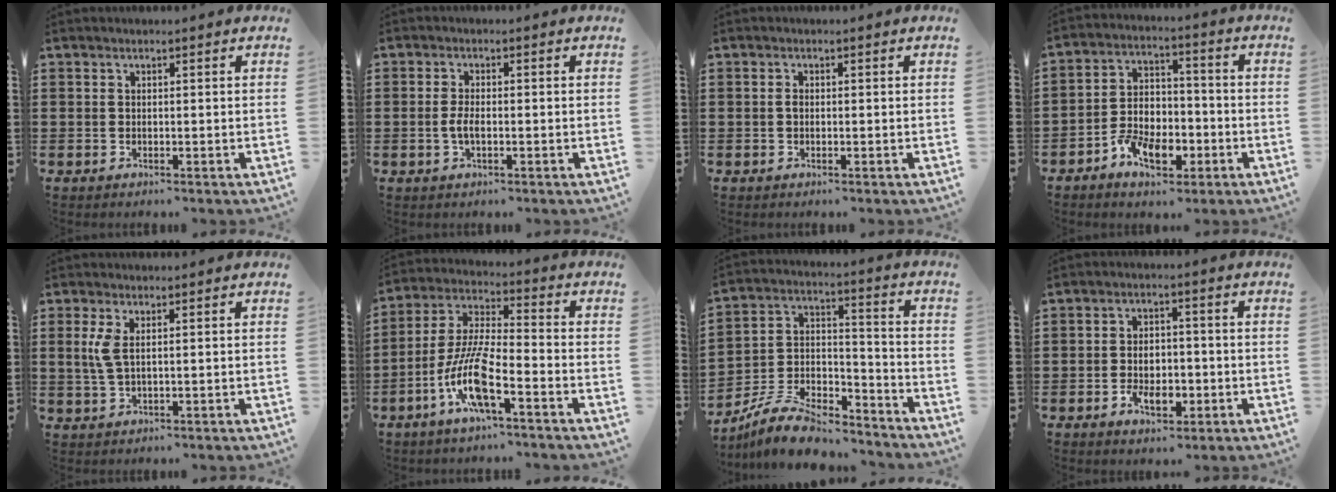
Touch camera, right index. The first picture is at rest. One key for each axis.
{"total": 2.6, "fx": -0.5, "fy": 0.9, "fz": 2.3, "tx": -0.058, "ty": -0.005, "tz": -0.014}
{"total": 0.8, "fx": -0.1, "fy": 0.5, "fz": 0.7, "tx": -0.015, "ty": 0.000, "tz": -0.003}
{"total": 7.6, "fx": -3.9, "fy": 4.5, "fz": 4.8, "tx": -0.098, "ty": 0.014, "tz": -0.069}
{"total": 3.3, "fx": 0.8, "fy": 1.2, "fz": 3.0, "tx": -0.077, "ty": 0.000, "tz": 0.008}
{"total": 10.6, "fx": -5.2, "fy": 1.9, "fz": 9.0, "tx": -0.210, "ty": -0.015, "tz": -0.104}
{"total": 9.1, "fx": -8.1, "fy": 2.6, "fz": 3.3, "tx": -0.072, "ty": 0.020, "tz": -0.161}
{"total": 5.3, "fx": -1.6, "fy": 3.0, "fz": 4.0, "tx": -0.062, "ty": -0.004, "tz": -0.030}